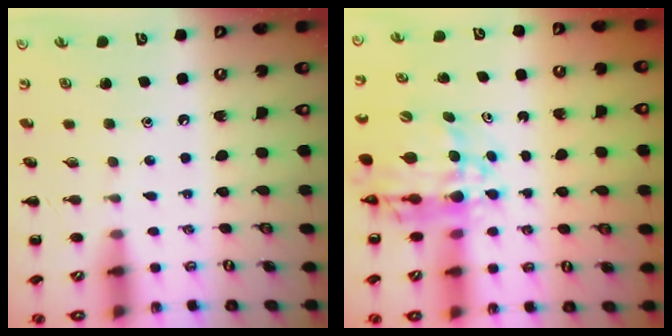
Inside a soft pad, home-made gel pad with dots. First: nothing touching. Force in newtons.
{"total": 9.8, "press": 9.5, "slide": 2.6}